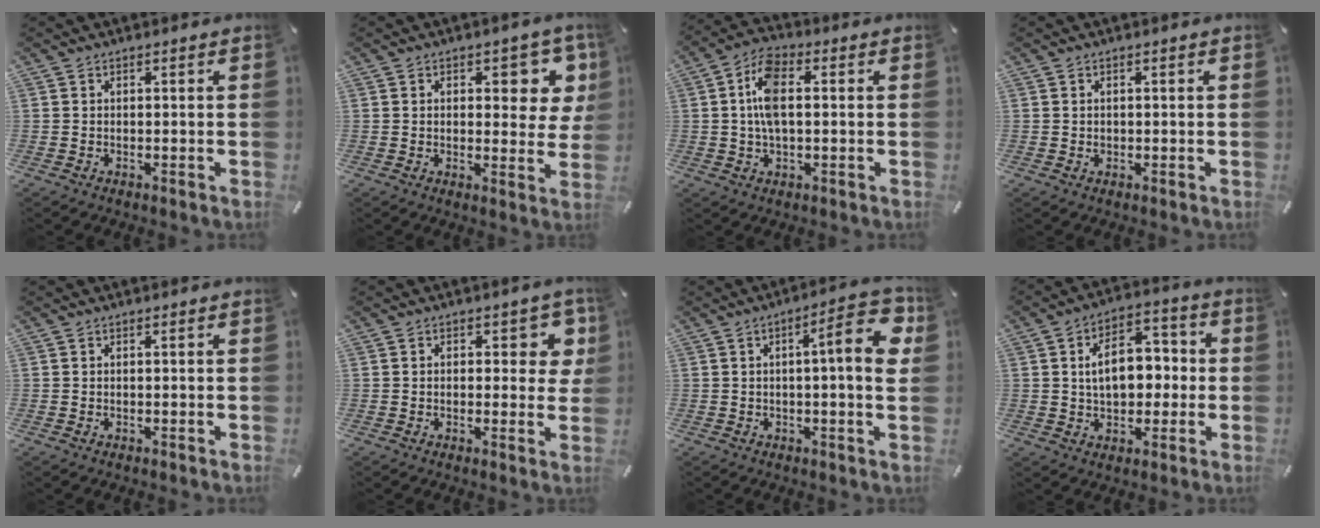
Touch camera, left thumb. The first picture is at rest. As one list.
[{"total": 9.1, "force": [3.5, 4.3, 7.2], "torque": [-0.078, -0.018, 0.053]}, {"total": 9.3, "force": [0.8, 4.9, 7.8], "torque": [-0.158, 0.007, 0.012]}, {"total": 0.8, "force": [0.1, 0.7, 0.4], "torque": [-0.010, 0.003, 0.000]}, {"total": 0.0}, {"total": 6.9, "force": [2.1, 3.6, 5.5], "torque": [-0.054, -0.008, 0.027]}, {"total": 12.4, "force": [2.7, 2.7, 11.8], "torque": [-0.157, -0.014, 0.036]}, {"total": 11.1, "force": [0.3, 7.8, 7.9], "torque": [-0.117, 0.008, 0.002]}]